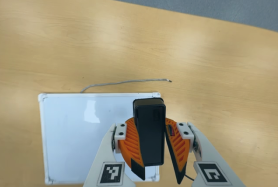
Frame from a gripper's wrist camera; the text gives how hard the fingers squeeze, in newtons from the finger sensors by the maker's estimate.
{"total": 13.3, "left": 12.7, "right": 14.0}